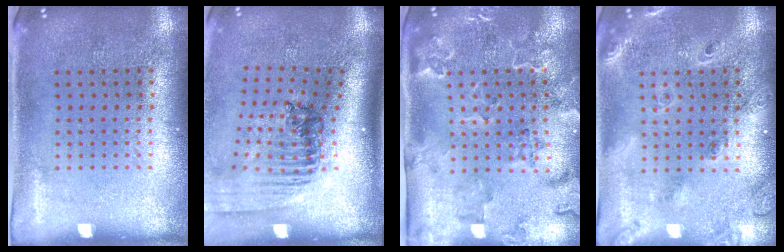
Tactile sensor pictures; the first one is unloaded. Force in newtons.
{"total": 1.7, "press": 1.4, "slide": 1.0}
{"total": 2.2, "press": 2.2, "slide": 0.6}
{"total": 1.7, "press": 1.6, "slide": 0.8}